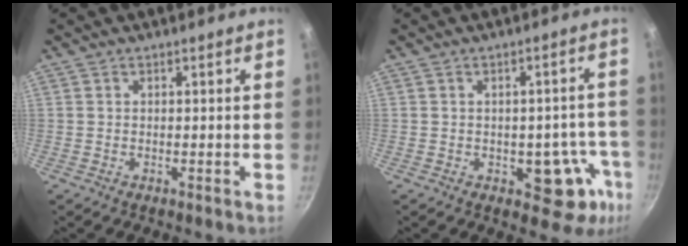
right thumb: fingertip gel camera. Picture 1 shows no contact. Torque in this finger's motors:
{"motor_torque": [2.81, 2.20, 0.57, -0.56, -0.02]}